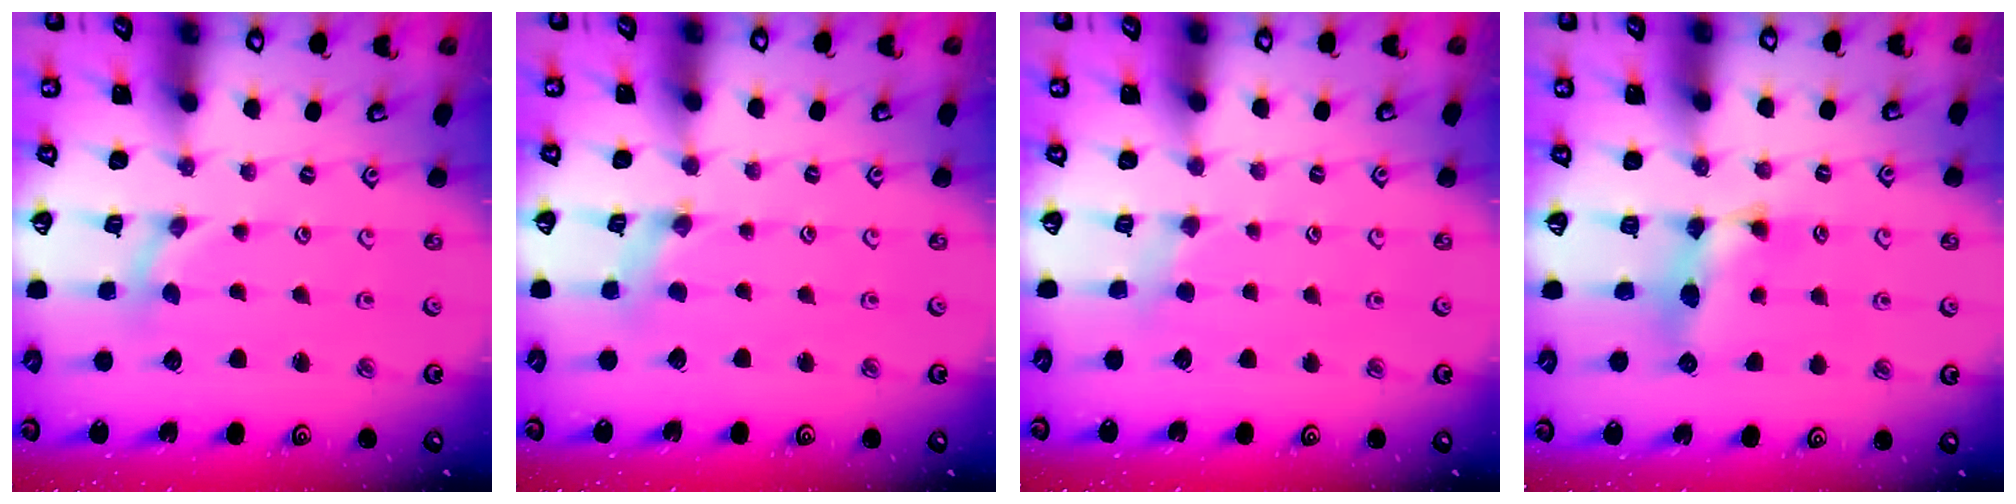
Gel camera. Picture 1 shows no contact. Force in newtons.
{"total": 0.0}
{"total": 2.8, "press": 2.7, "slide": 0.5}
{"total": 8.9, "press": 8.9, "slide": 0.2}